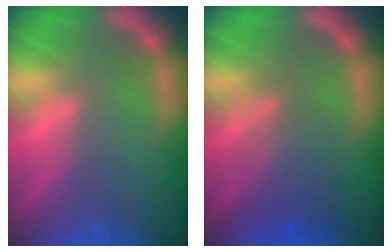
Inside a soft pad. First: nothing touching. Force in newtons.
{"total": 4.5}